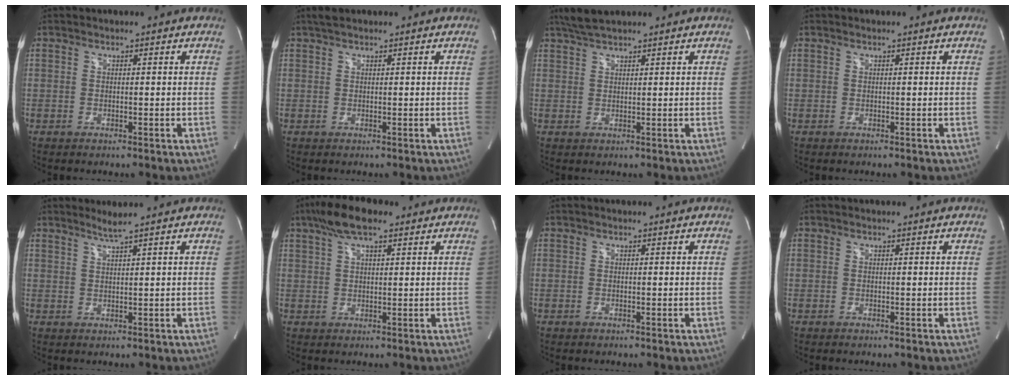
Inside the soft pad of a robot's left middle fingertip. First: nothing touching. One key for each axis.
{"total": 1.6, "fx": 1.3, "fy": 0.2, "fz": 0.9, "tx": -0.023, "ty": 0.018, "tz": 0.025}
{"total": 3.6, "fx": 3.1, "fy": 0.1, "fz": 1.7, "tx": -0.040, "ty": 0.015, "tz": 0.063}
{"total": 0.0}
{"total": 2.0, "fx": 1.6, "fy": -0.9, "fz": 0.9, "tx": -0.022, "ty": -0.007, "tz": 0.033}
{"total": 7.1, "fx": 4.6, "fy": 2.0, "fz": 5.1, "tx": -0.106, "ty": 0.023, "tz": 0.080}
{"total": 0.0}
{"total": 0.0}